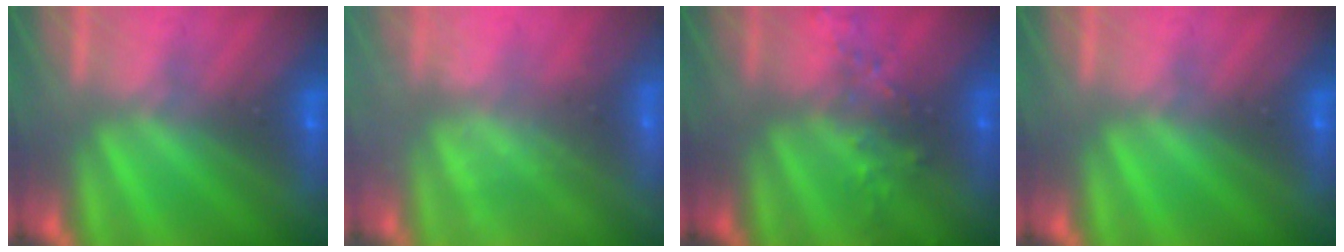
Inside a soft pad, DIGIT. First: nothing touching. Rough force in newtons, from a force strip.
{"total": 2.3}
{"total": 2.4}
{"total": 0.0}